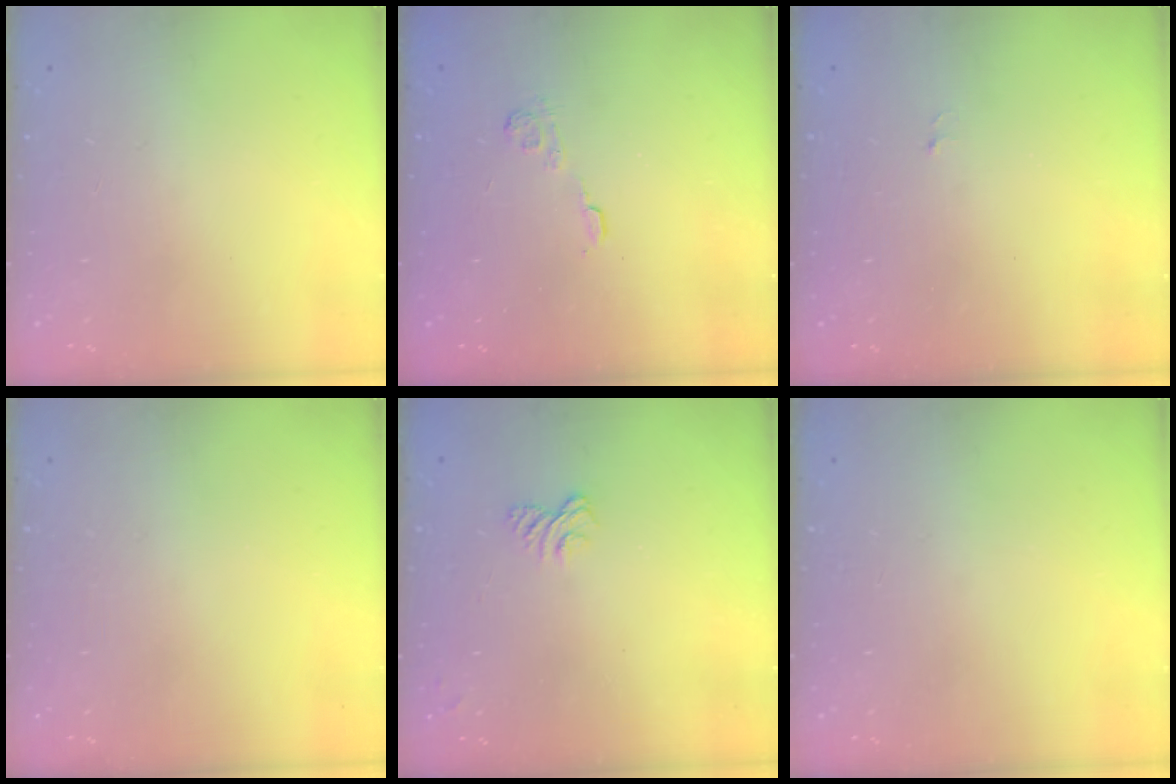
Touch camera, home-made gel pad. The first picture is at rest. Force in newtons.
{"total": 2.7, "press": 2.3, "slide": 1.4}
{"total": 2.8, "press": 2.6, "slide": 0.8}
{"total": 0.0}
{"total": 2.7, "press": 2.3, "slide": 1.4}
{"total": 0.0}